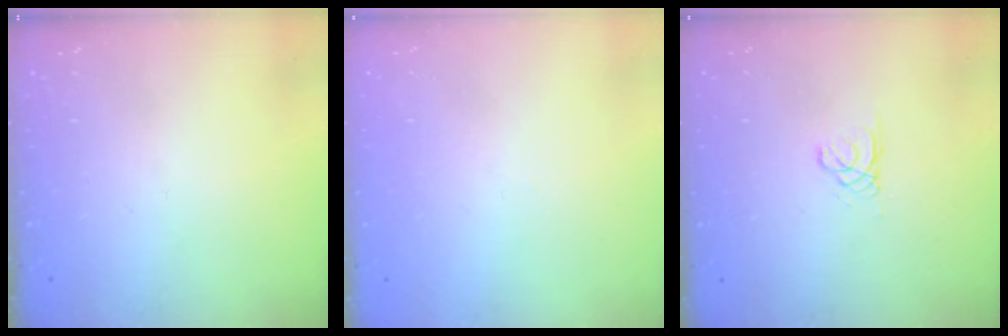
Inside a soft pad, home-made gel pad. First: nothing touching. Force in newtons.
{"total": 1.8, "press": 1.6, "slide": 0.6}
{"total": 0.8, "press": 0.8, "slide": 0.1}